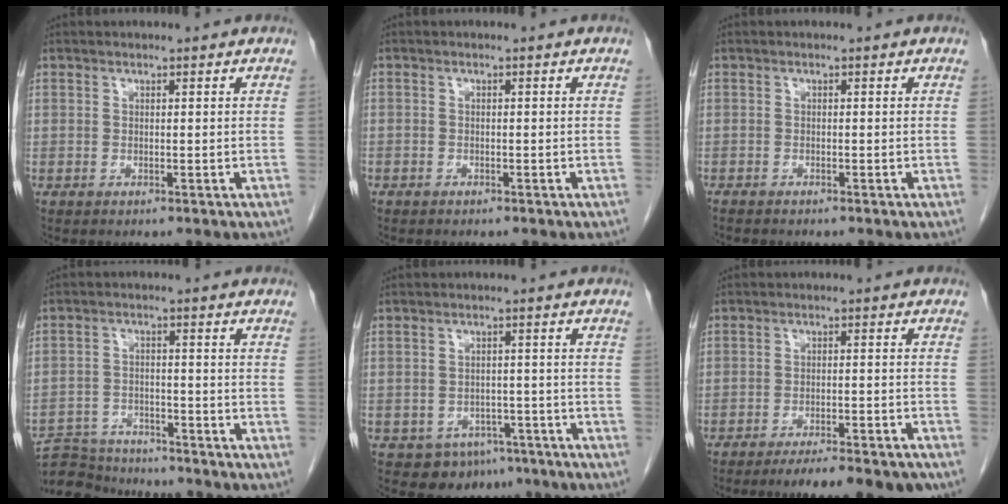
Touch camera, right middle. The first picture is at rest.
{"total": 0.9, "force": [-0.7, 0.6, 0.1], "torque": [-0.006, 0.002, -0.012]}
{"total": 2.3, "force": [-2.0, 0.3, 1.0], "torque": [-0.019, -0.005, -0.026]}
{"total": 9.4, "force": [-9.2, 1.8, 1.1], "torque": [-0.016, 0.006, -0.151]}
{"total": 6.6, "force": [-4.5, 4.6, 1.4], "torque": [-0.008, 0.012, -0.054]}
{"total": 11.4, "force": [-9.6, 1.5, 6.0], "torque": [-0.065, -0.004, -0.130]}